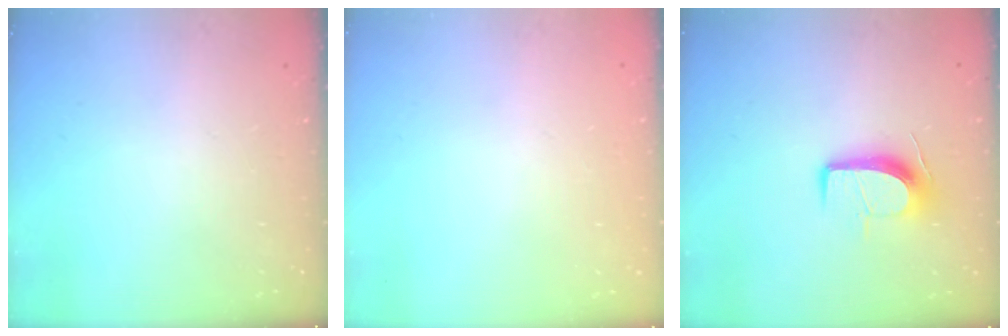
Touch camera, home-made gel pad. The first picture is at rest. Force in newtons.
{"total": 0.0}
{"total": 9.8, "press": 9.8, "slide": 0.7}